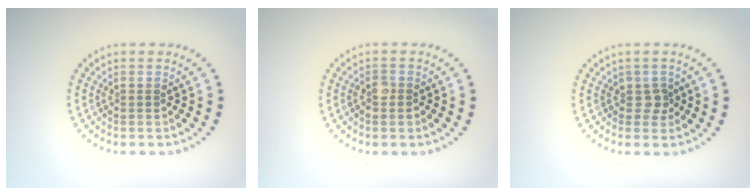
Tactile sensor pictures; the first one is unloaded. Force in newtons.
{"total": 1.1, "press": 1.0, "slide": 0.5}
{"total": 1.3, "press": 1.1, "slide": 0.7}